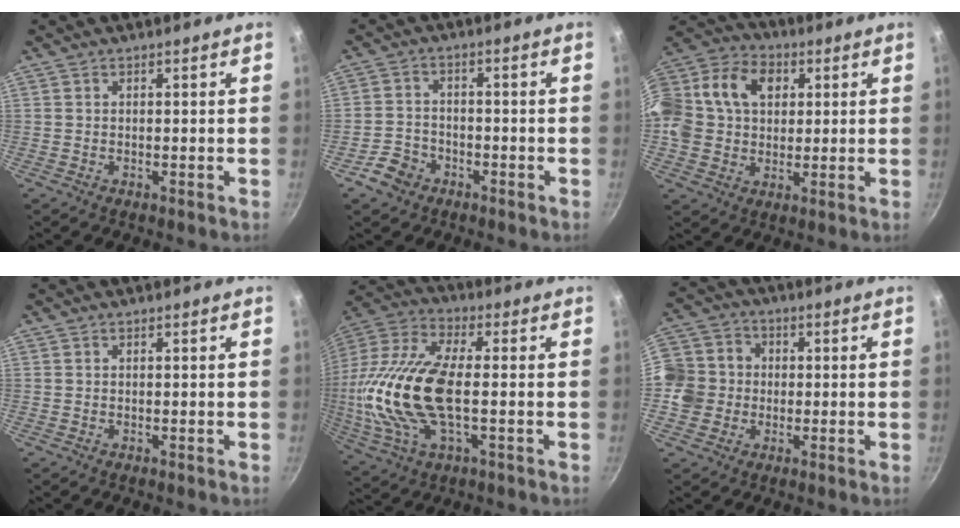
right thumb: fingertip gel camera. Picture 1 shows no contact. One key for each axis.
{"total": 5.4, "fx": -3.1, "fy": 4.0, "fz": 1.8, "tx": -0.024, "ty": 0.032, "tz": -0.056}
{"total": 20.9, "fx": 4.3, "fy": 16.2, "fz": 12.5, "tx": -0.249, "ty": 0.036, "tz": 0.060}
{"total": 0.0}
{"total": 22.8, "fx": -1.4, "fy": 10.4, "fz": 20.2, "tx": -0.425, "ty": 0.018, "tz": -0.035}
{"total": 10.2, "fx": -0.7, "fy": 9.4, "fz": 4.0, "tx": -0.047, "ty": 0.021, "tz": -0.030}